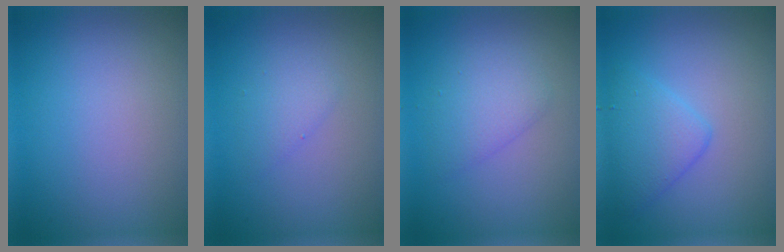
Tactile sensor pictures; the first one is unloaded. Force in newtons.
{"total": 1.4, "press": 1.4, "slide": 0.1}
{"total": 2.4, "press": 2.4, "slide": 0.2}
{"total": 3.3, "press": 3.3, "slide": 0.2}